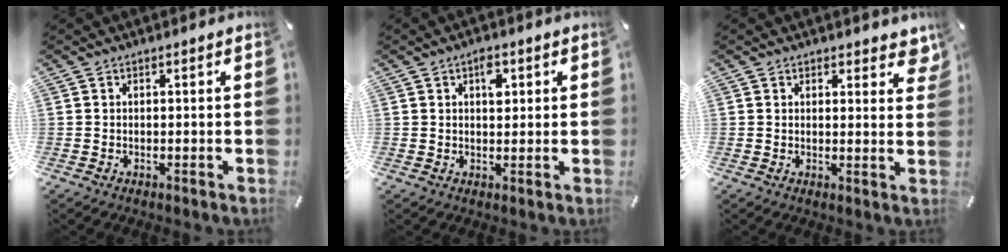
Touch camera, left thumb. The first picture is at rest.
{"total": 3.8, "force": [1.4, 2.3, 2.6], "torque": [-0.024, -0.006, 0.016]}
{"total": 3.6, "force": [2.5, 2.1, 1.4], "torque": [-0.002, -0.013, 0.040]}